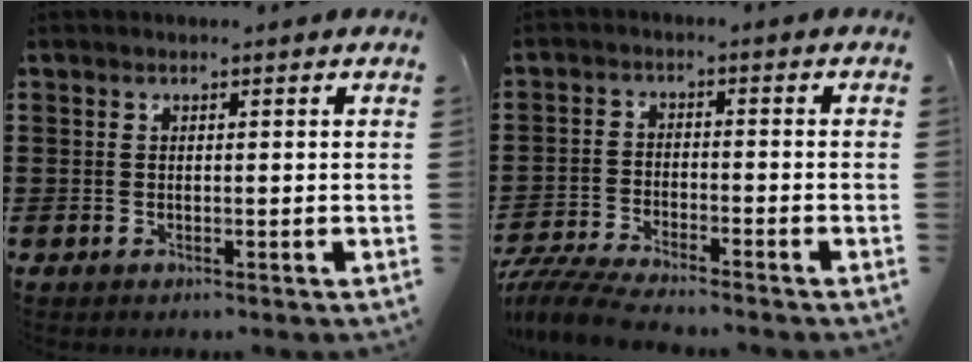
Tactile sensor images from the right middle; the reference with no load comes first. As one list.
[{"total": 5.2, "force": [-5.0, 0.2, 1.6], "torque": [-0.047, -0.011, -0.101]}]